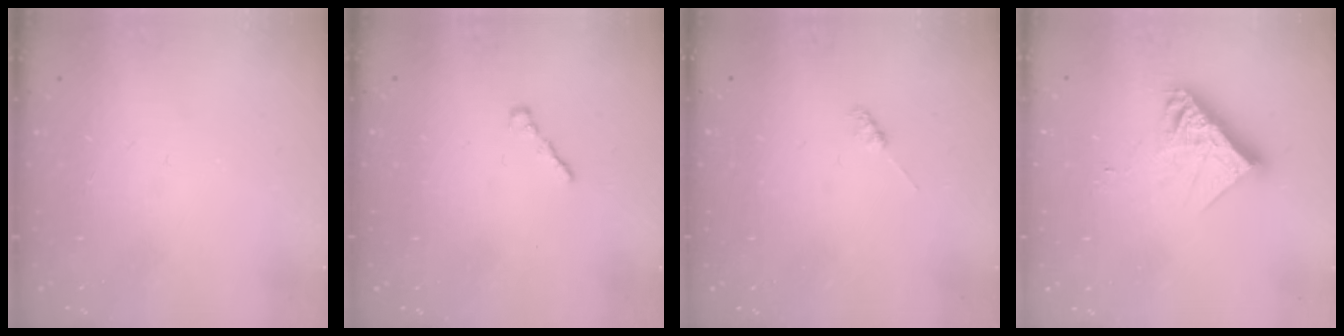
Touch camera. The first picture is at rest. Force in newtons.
{"total": 1.4, "press": 1.3, "slide": 0.5}
{"total": 2.3, "press": 2.3, "slide": 0.3}
{"total": 12.1, "press": 12.0, "slide": 1.1}